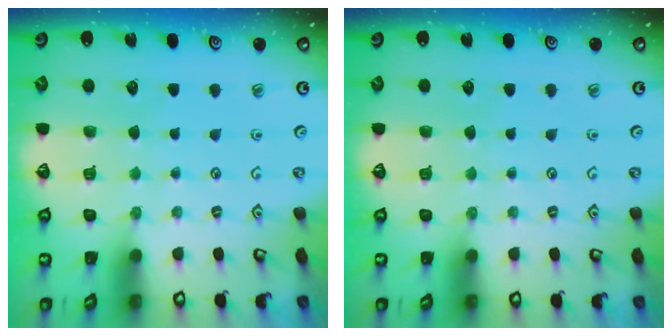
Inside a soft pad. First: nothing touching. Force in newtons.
{"total": 0.0}